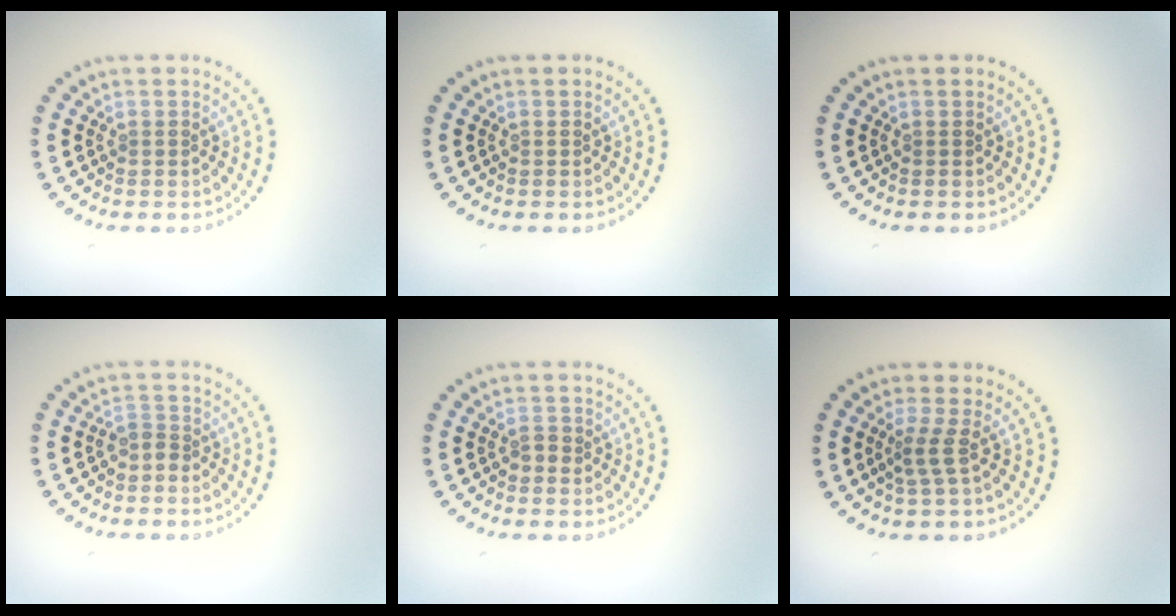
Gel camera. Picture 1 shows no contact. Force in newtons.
{"total": 0.0}
{"total": 0.0}
{"total": 1.5, "press": 1.1, "slide": 1.0}
{"total": 1.2, "press": 1.1, "slide": 0.4}
{"total": 1.9, "press": 1.1, "slide": 1.5}